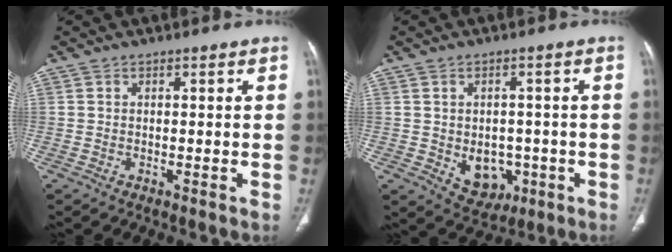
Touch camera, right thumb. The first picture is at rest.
{"total": 7.5, "force": [-1.8, 5.7, 4.5], "torque": [-0.032, 0.007, -0.008]}